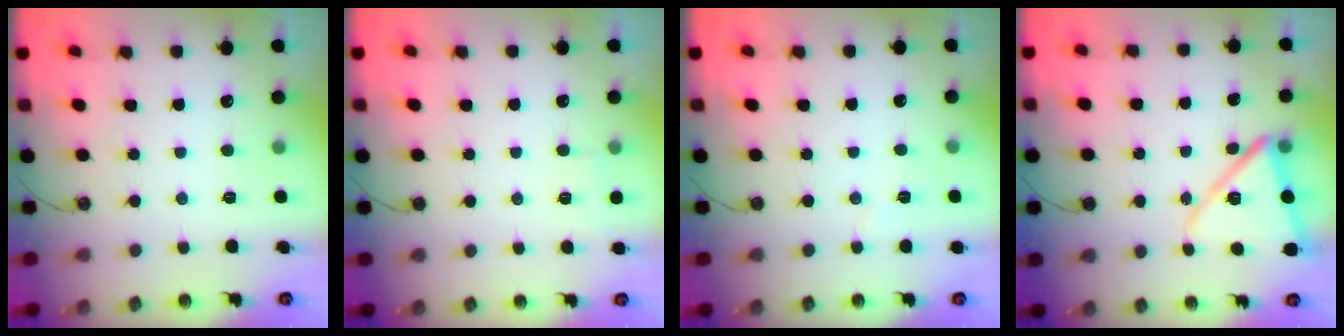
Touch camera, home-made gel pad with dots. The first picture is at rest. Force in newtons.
{"total": 2.2, "press": 2.1, "slide": 0.3}
{"total": 4.0, "press": 3.7, "slide": 1.3}
{"total": 13.3, "press": 13.3, "slide": 1.4}